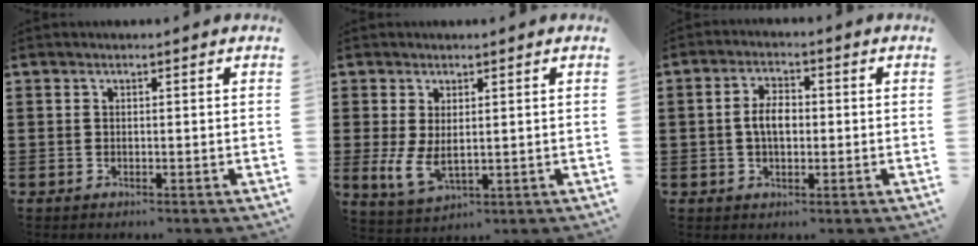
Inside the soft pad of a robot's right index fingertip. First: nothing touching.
{"total": 5.1, "force": [0.5, 2.5, 4.4], "torque": [-0.104, -0.004, 0.006]}
{"total": 4.3, "force": [-0.2, 2.4, 3.6], "torque": [-0.078, 0.006, -0.008]}